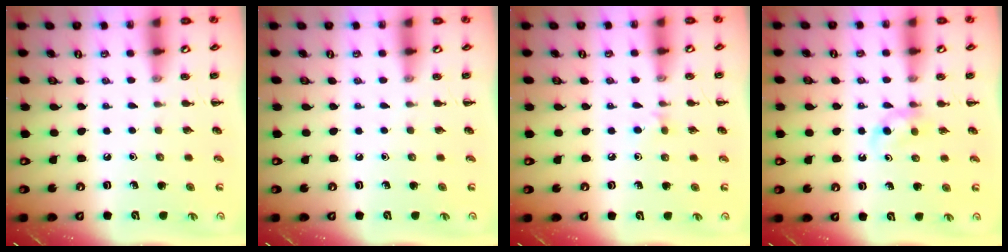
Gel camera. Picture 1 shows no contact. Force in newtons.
{"total": 0.0}
{"total": 3.8, "press": 3.4, "slide": 1.5}
{"total": 2.9, "press": 2.6, "slide": 1.3}